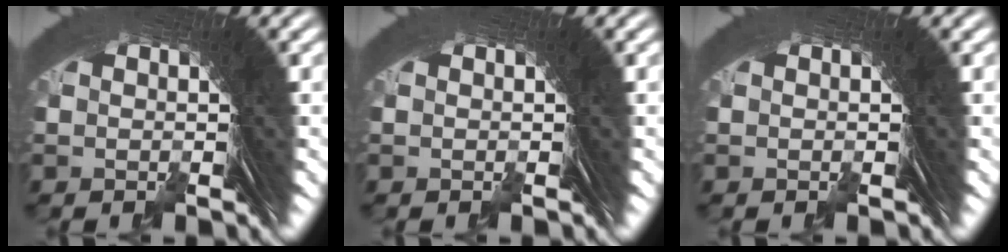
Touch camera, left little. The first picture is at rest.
{"total": 0.0}
{"total": 0.0}